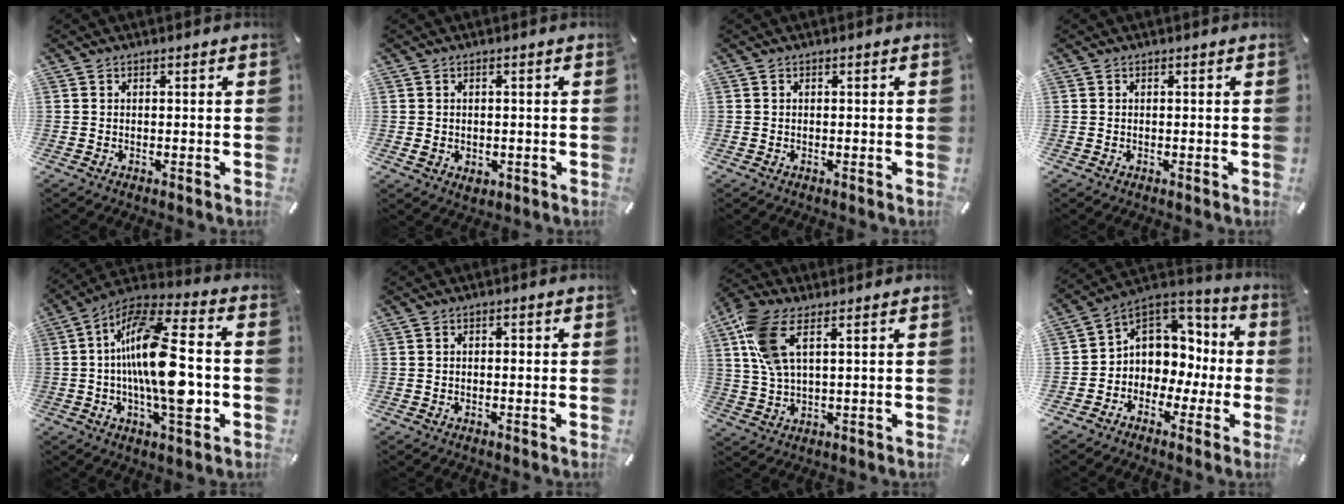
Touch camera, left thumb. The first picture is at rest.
{"total": 2.2, "force": [-0.3, 1.8, 1.1], "torque": [-0.011, 0.000, -0.007]}
{"total": 0.0}
{"total": 0.0}
{"total": 19.4, "force": [-1.7, 6.8, 18.1], "torque": [-0.337, -0.002, -0.032]}
{"total": 1.2, "force": [0.0, 0.7, 0.9], "torque": [-0.019, 0.004, -0.003]}
{"total": 9.6, "force": [4.1, 4.1, 7.6], "torque": [-0.178, -0.001, 0.076]}
{"total": 7.9, "force": [1.0, 7.6, 2.0], "torque": [-0.030, -0.018, 0.026]}